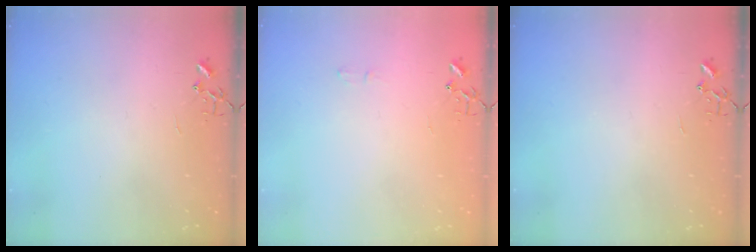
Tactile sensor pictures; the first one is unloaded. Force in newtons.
{"total": 4.5, "press": 4.5, "slide": 0.4}
{"total": 0.0}